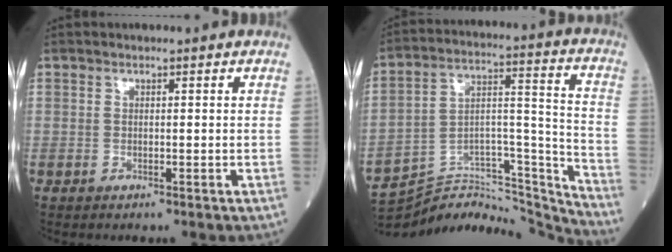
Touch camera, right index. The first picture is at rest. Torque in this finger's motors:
{"motor_torque": [-0.51, -0.52, -0.32, -0.09]}